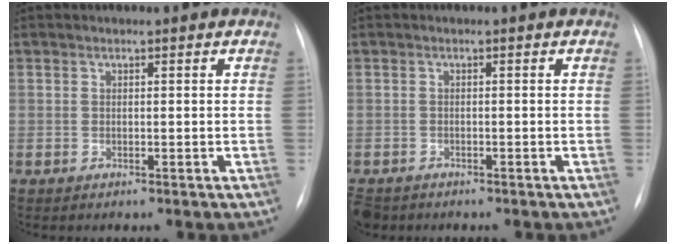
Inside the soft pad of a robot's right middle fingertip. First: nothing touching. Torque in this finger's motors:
{"motor_torque": [-0.13, -0.31, 0.03, 0.01]}